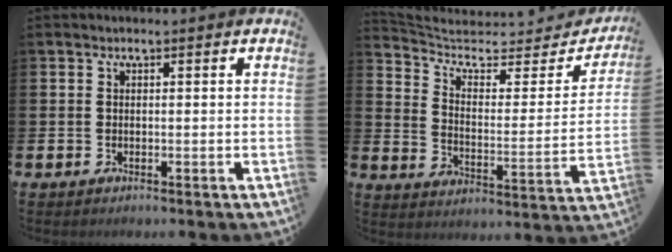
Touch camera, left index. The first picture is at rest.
{"total": 6.2, "force": [5.2, 2.5, 2.2], "torque": [-0.068, -0.045, 0.084]}